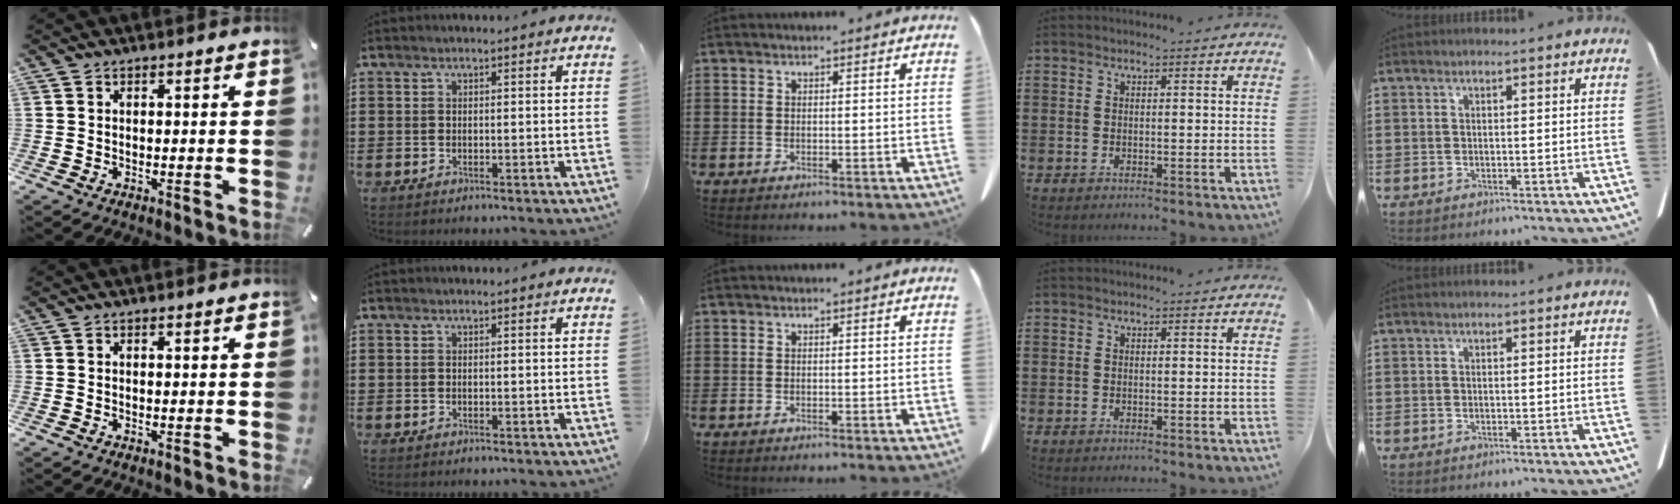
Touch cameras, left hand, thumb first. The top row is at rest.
{}